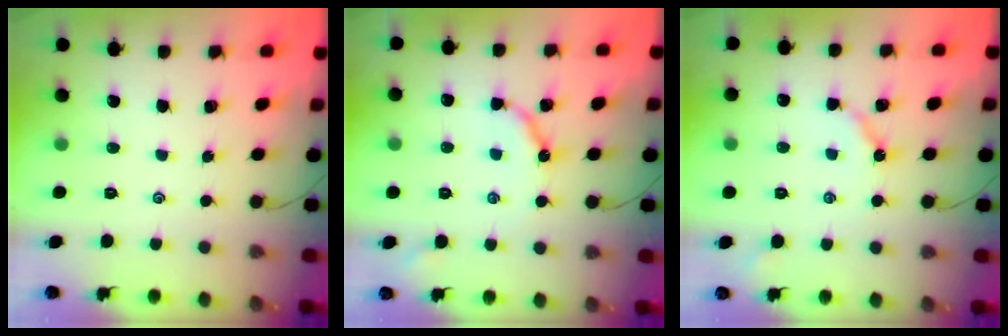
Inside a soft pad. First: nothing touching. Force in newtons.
{"total": 7.0, "press": 7.0, "slide": 0.5}
{"total": 4.4, "press": 4.4, "slide": 0.6}